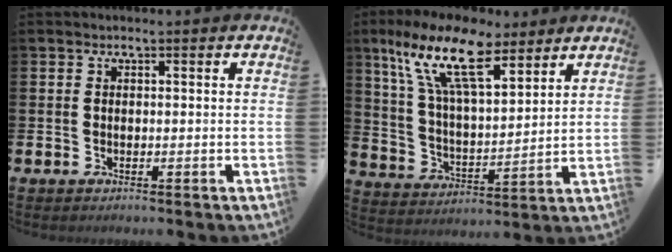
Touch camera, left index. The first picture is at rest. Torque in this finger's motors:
{"motor_torque": [2.01, -0.13, 1.05, 0.21]}